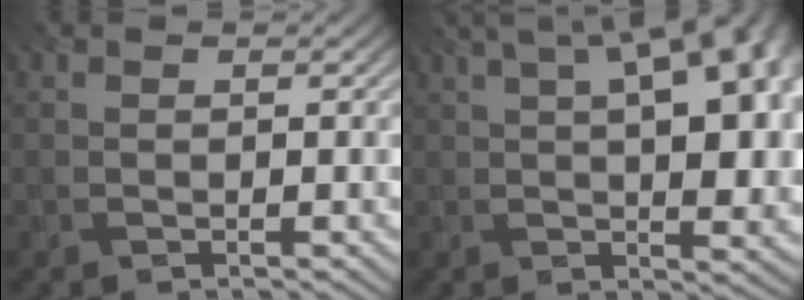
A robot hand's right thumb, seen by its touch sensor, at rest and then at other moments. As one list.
[{"total": 15.2, "force": [4.1, 6.2, 13.3], "torque": [-0.167, 0.042, 0.048]}]